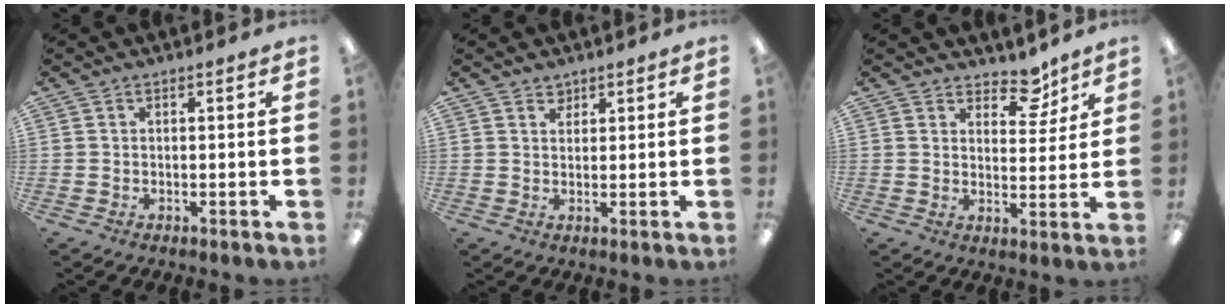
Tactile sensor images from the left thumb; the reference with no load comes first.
{"total": 2.1, "force": [1.8, 1.1, 0.4], "torque": [-0.001, -0.005, 0.033]}
{"total": 7.1, "force": [5.4, 3.7, 2.9], "torque": [-0.026, -0.029, 0.090]}